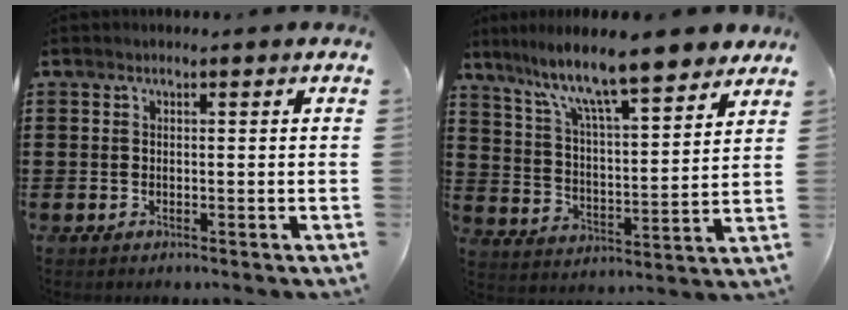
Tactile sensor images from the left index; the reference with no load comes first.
{"total": 10.3, "force": [8.5, 1.2, 5.7], "torque": [-0.135, -0.048, 0.140]}